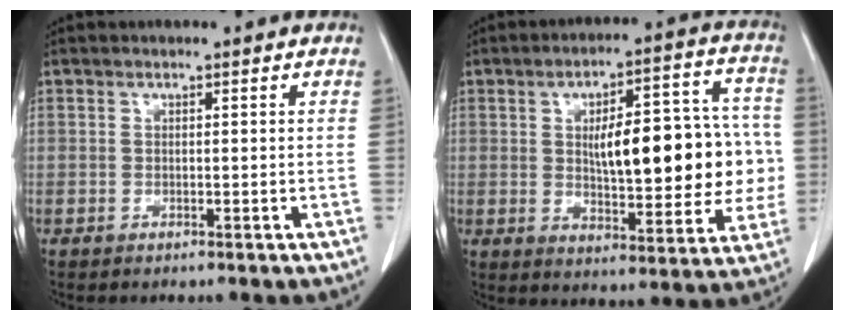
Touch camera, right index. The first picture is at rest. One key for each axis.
{"total": 17.7, "fx": 0.8, "fy": 6.4, "fz": 16.5, "tx": -0.220, "ty": 0.034, "tz": 0.024}